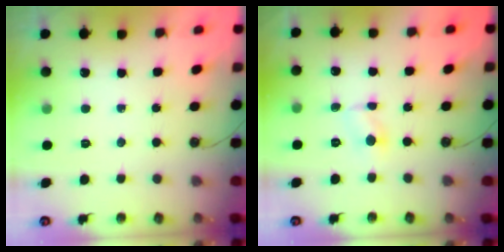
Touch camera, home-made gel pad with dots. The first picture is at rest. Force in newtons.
{"total": 2.3, "press": 2.3, "slide": 0.2}